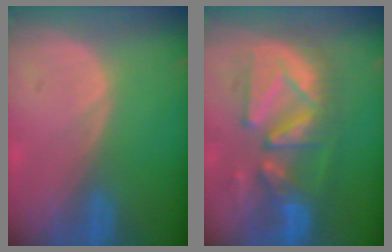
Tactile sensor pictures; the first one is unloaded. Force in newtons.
{"total": 10.9, "press": 10.6, "slide": 2.8}